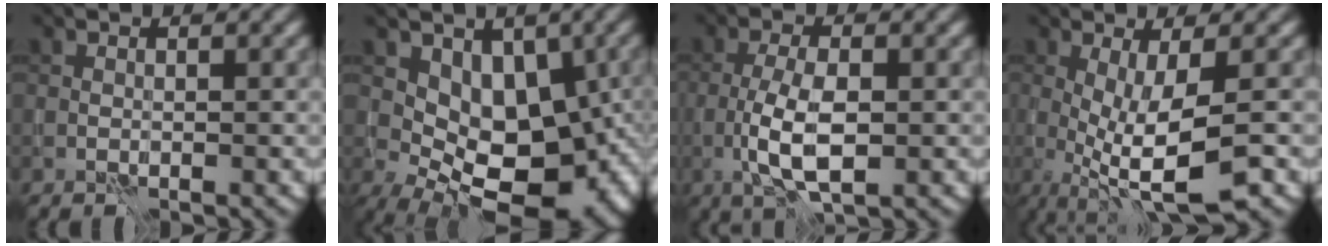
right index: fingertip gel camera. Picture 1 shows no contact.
{"total": 12.1, "force": [0.3, 7.6, 9.4], "torque": [-0.097, -0.008, 0.015]}
{"total": 5.0, "force": [-1.3, 1.9, 4.5], "torque": [-0.093, -0.003, -0.025]}
{"total": 7.0, "force": [-1.9, 1.7, 6.6], "torque": [-0.130, -0.015, -0.030]}